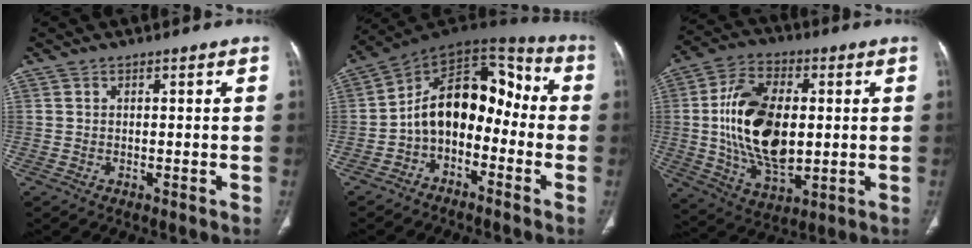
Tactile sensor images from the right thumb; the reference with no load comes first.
{"total": 14.7, "force": [-3.1, 9.8, 10.5], "torque": [-0.130, 0.086, -0.065]}
{"total": 19.2, "force": [0.8, 10.9, 15.8], "torque": [-0.279, -0.003, 0.021]}